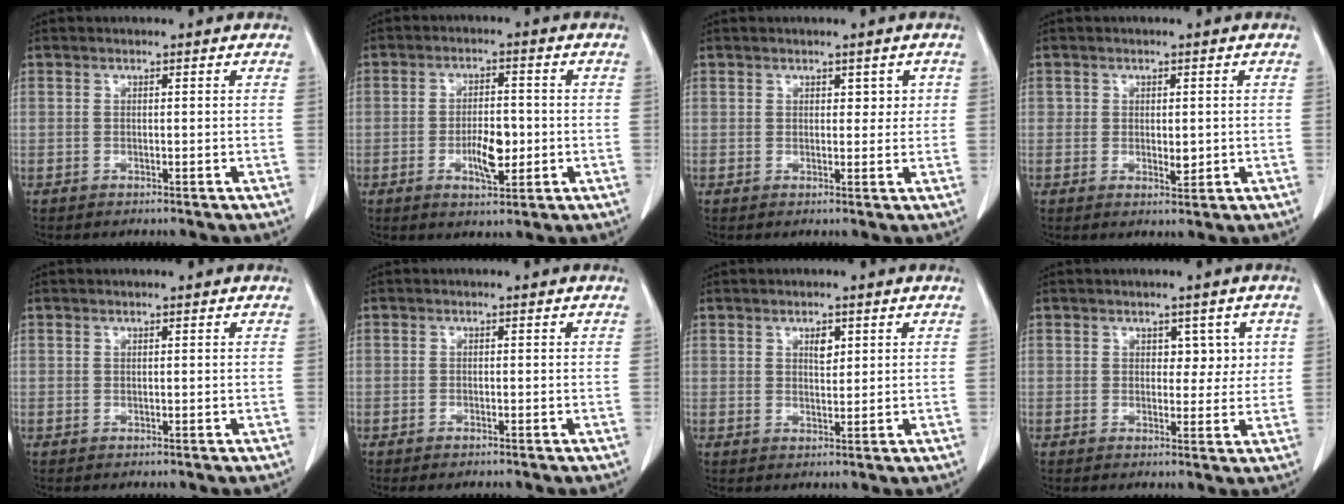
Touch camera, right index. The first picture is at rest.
{"total": 5.8, "force": [-1.4, 2.2, 5.2], "torque": [-0.091, -0.002, -0.020]}
{"total": 2.1, "force": [0.7, 1.4, 1.4], "torque": [-0.009, 0.003, 0.009]}
{"total": 2.2, "force": [-0.1, 1.3, 1.7], "torque": [-0.020, -0.003, 0.000]}
{"total": 0.0}
{"total": 1.0, "force": [-0.9, 0.2, 0.5], "torque": [-0.012, -0.002, -0.012]}
{"total": 2.2, "force": [1.0, 1.1, 1.6], "torque": [-0.025, -0.003, 0.018]}
{"total": 3.5, "force": [1.1, 2.3, 2.4], "torque": [-0.015, 0.004, 0.015]}